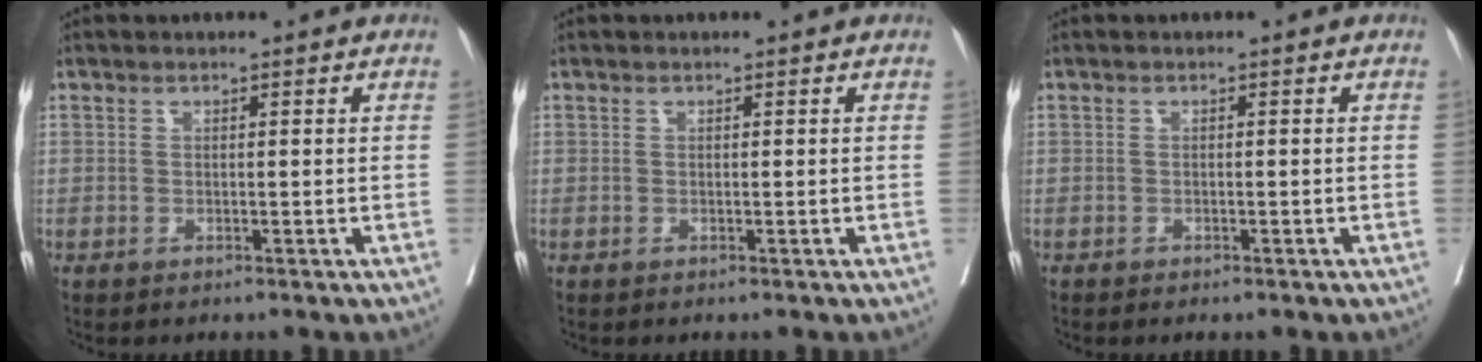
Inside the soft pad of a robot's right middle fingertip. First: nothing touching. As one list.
[{"total": 0.0}, {"total": 1.2, "force": [-0.9, 0.5, 0.6], "torque": [-0.009, -0.002, -0.012]}]